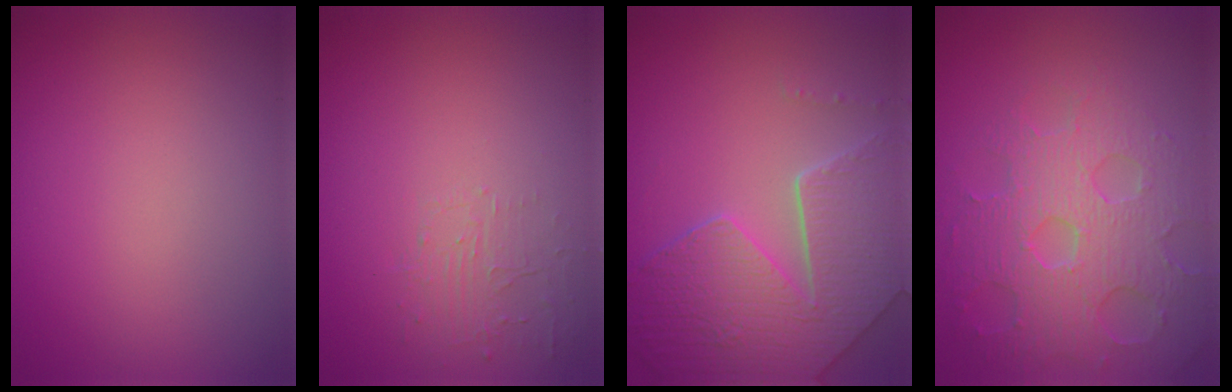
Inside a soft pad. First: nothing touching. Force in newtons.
{"total": 1.5, "press": 0.1, "slide": 1.5}
{"total": 8.7, "press": 6.2, "slide": 6.1}
{"total": 7.0, "press": 5.5, "slide": 4.3}